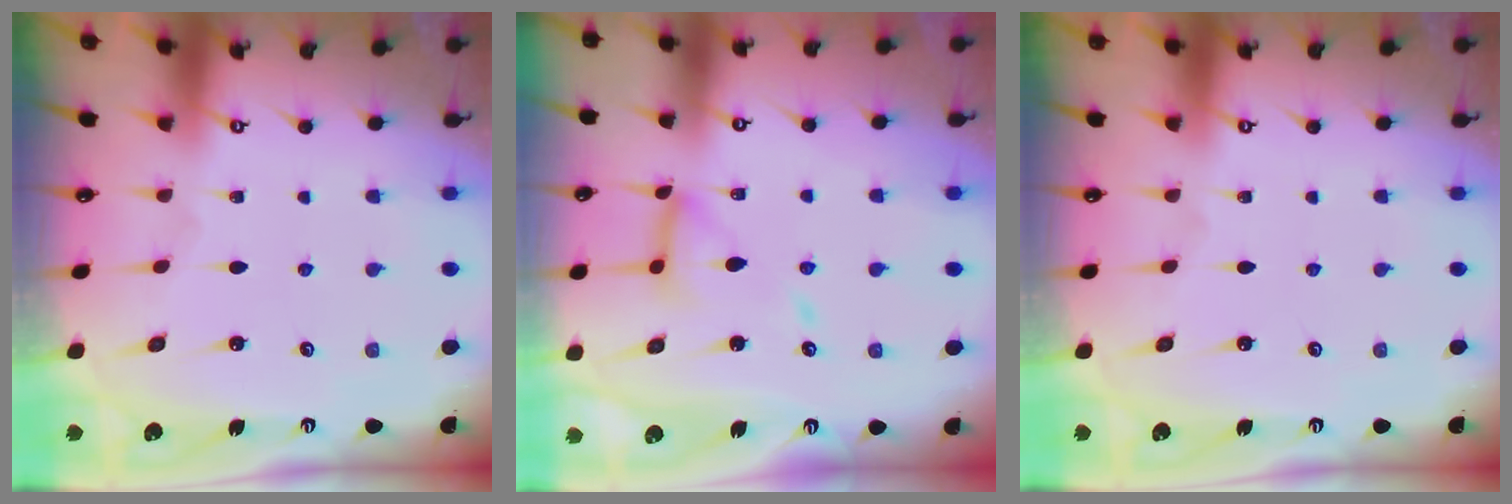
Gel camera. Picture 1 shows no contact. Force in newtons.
{"total": 12.3, "press": 12.3, "slide": 1.1}
{"total": 0.0}